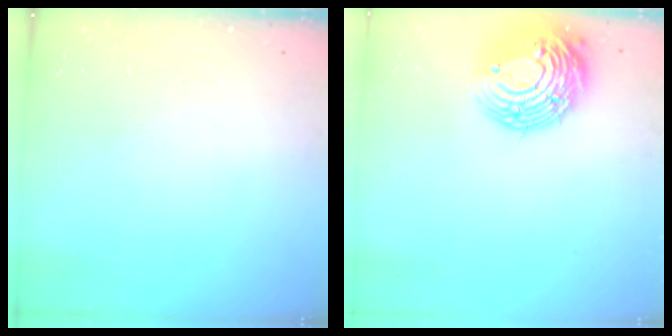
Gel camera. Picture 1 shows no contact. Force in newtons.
{"total": 15.3, "press": 15.3, "slide": 1.2}